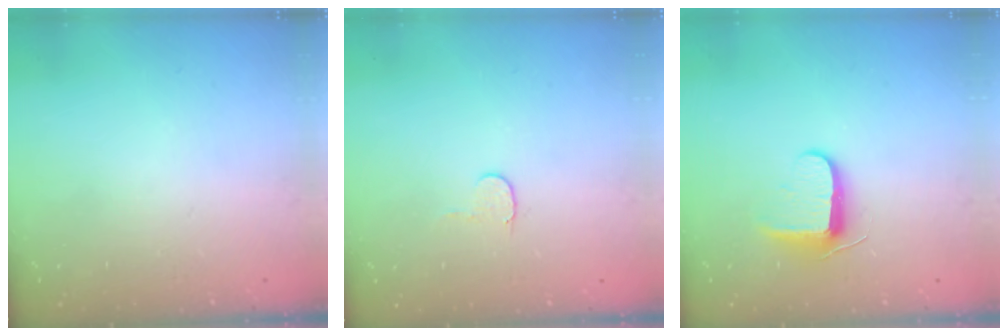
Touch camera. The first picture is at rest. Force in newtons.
{"total": 3.6, "press": 3.6, "slide": 0.4}
{"total": 9.1, "press": 9.0, "slide": 1.0}